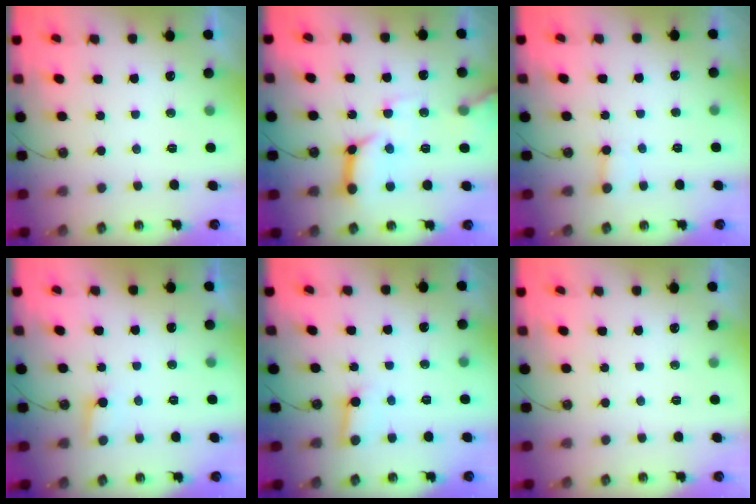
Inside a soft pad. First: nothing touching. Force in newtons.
{"total": 14.2, "press": 14.1, "slide": 1.7}
{"total": 2.4, "press": 2.4, "slide": 0.1}
{"total": 5.0, "press": 5.0, "slide": 0.4}
{"total": 3.9, "press": 3.9, "slide": 0.2}
{"total": 0.0}